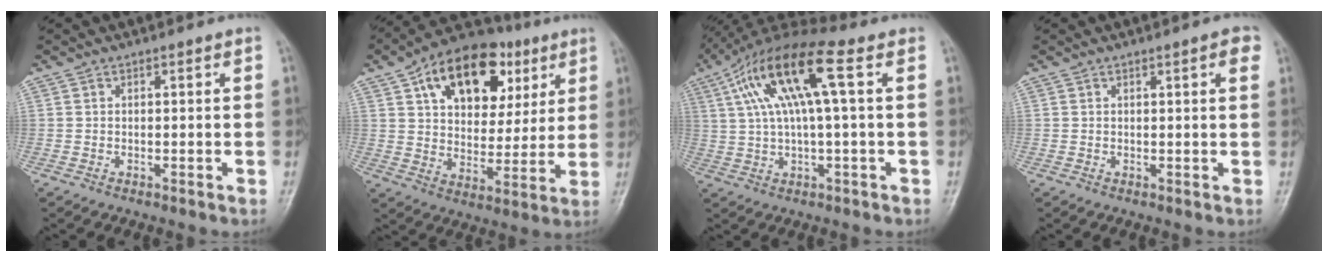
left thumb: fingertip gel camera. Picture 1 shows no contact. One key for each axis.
{"total": 20.3, "fx": 9.1, "fy": 12.4, "fz": 13.2, "tx": -0.161, "ty": -0.006, "tz": 0.142}
{"total": 14.6, "fx": 4.2, "fy": 3.4, "fz": 13.6, "tx": -0.276, "ty": 0.035, "tz": 0.073}
{"total": 2.3, "fx": 1.1, "fy": 0.4, "fz": 2.0, "tx": -0.022, "ty": -0.001, "tz": 0.010}